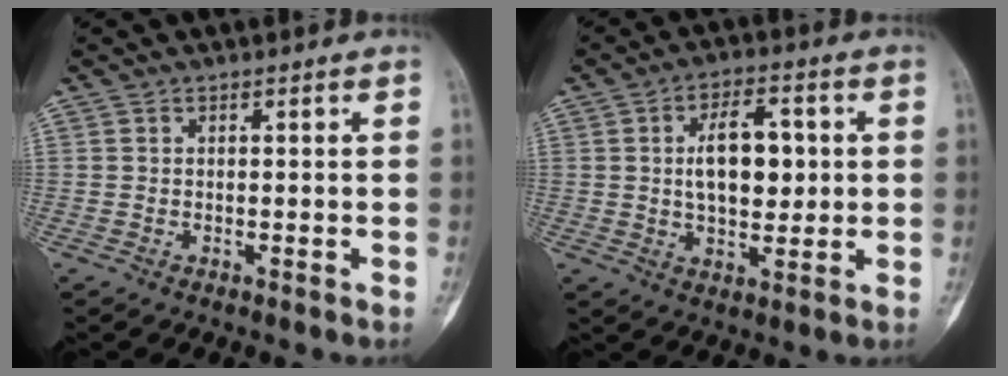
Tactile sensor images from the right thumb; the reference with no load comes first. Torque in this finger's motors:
{"motor_torque": [0.16, 0.23, 0.36, 0.27, -0.01]}